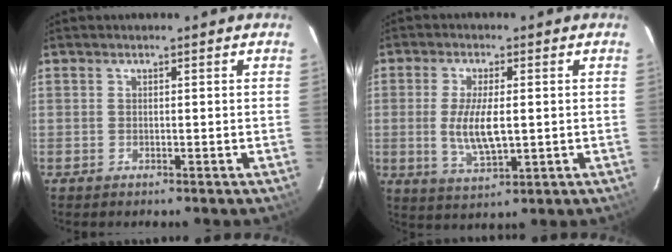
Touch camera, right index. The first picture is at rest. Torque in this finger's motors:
{"motor_torque": [0.27, 0.03, 0.25, 0.11]}